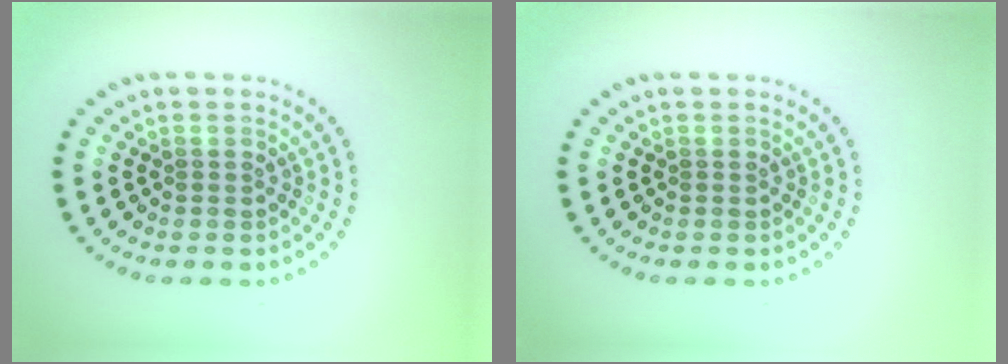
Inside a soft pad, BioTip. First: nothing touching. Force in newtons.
{"total": 0.0}